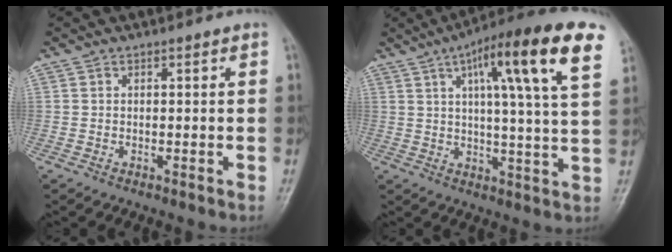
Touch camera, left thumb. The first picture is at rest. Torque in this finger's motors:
{"motor_torque": [0.59, 0.55, 1.86, -0.91, 0.18]}